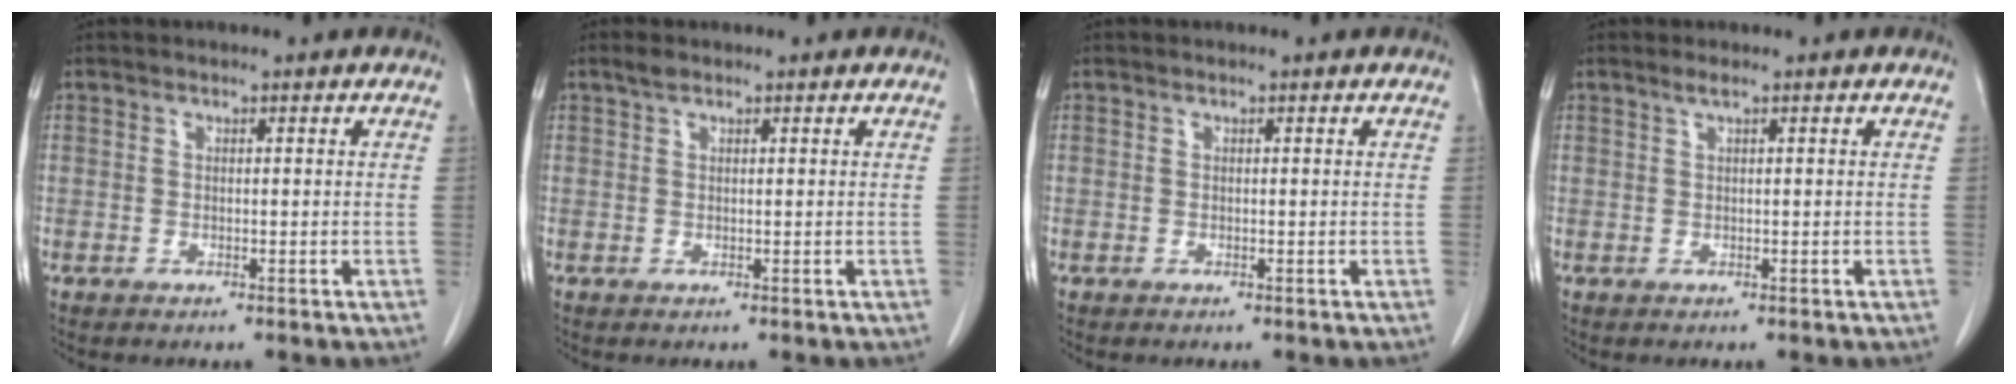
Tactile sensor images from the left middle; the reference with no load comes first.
{"total": 1.1, "force": [0.8, 0.4, 0.6], "torque": [-0.016, 0.009, 0.017]}
{"total": 0.0}
{"total": 0.9, "force": [0.5, -0.1, 0.7], "torque": [-0.020, 0.007, 0.013]}